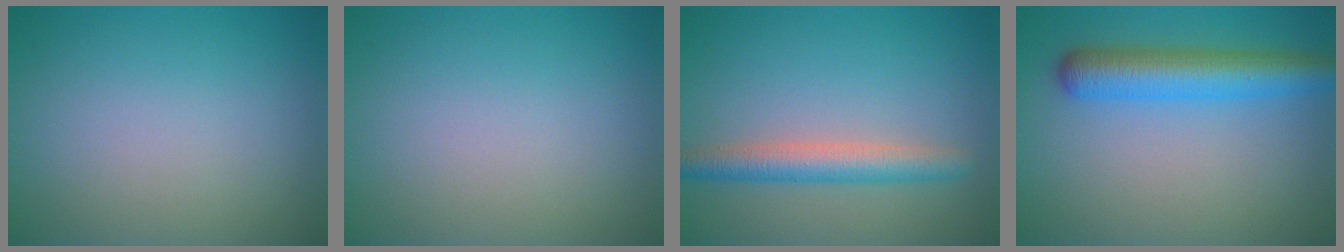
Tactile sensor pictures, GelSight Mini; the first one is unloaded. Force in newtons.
{"total": 0.0}
{"total": 3.4, "press": 3.4, "slide": 0.1}
{"total": 5.3, "press": 5.3, "slide": 0.2}